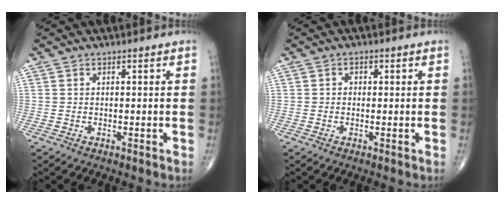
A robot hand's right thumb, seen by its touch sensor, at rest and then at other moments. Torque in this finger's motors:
{"motor_torque": [-0.47, 0.43, -0.15, -0.08, 0.06]}